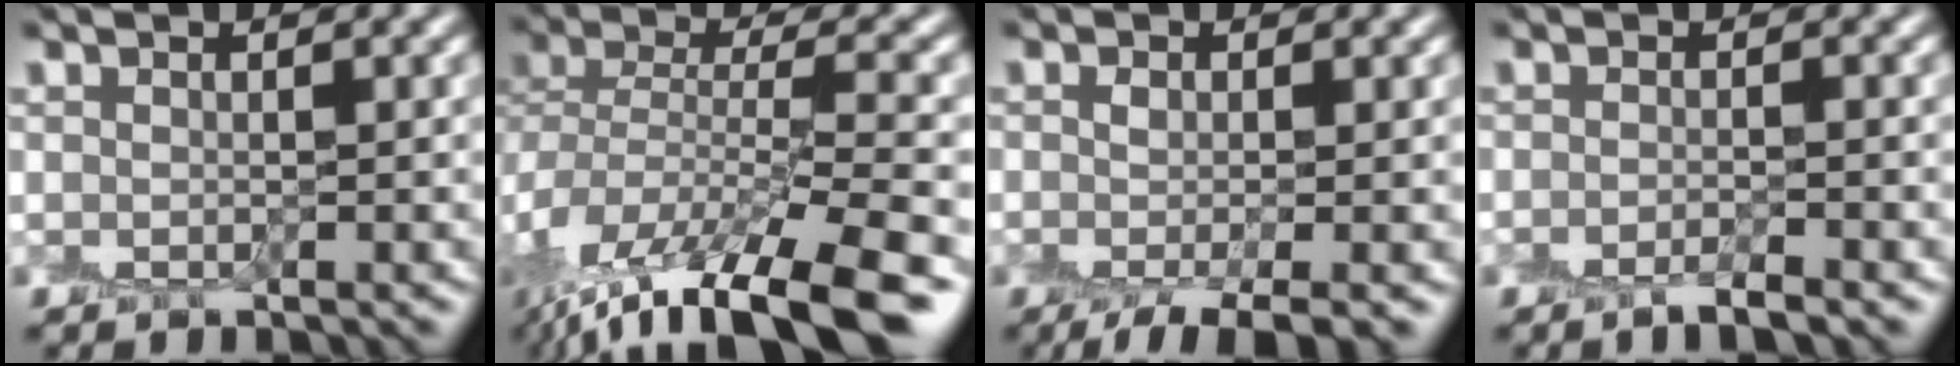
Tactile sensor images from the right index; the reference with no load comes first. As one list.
[{"total": 13.2, "force": [-8.2, 4.7, 9.2], "torque": [-0.193, -0.012, -0.122]}, {"total": 3.7, "force": [-1.7, 1.0, 3.2], "torque": [-0.053, -0.007, -0.038]}, {"total": 2.0, "force": [-1.4, 0.4, 1.4], "torque": [-0.015, -0.003, -0.030]}]